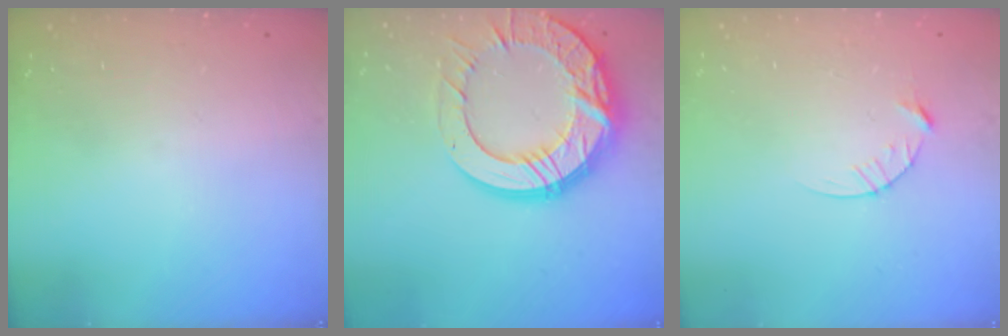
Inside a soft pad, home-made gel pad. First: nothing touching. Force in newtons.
{"total": 22.7, "press": 22.7, "slide": 1.8}
{"total": 4.1, "press": 4.1, "slide": 0.5}